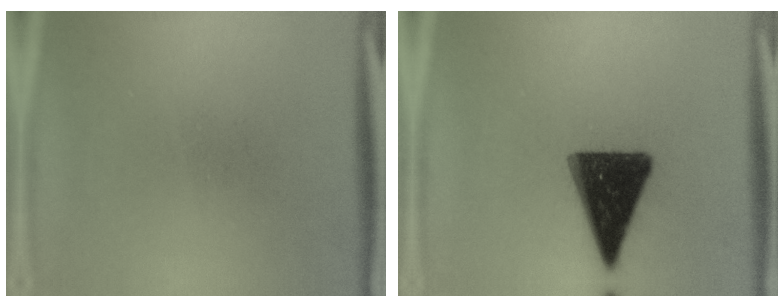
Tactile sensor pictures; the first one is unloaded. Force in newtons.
{"total": 15.2}